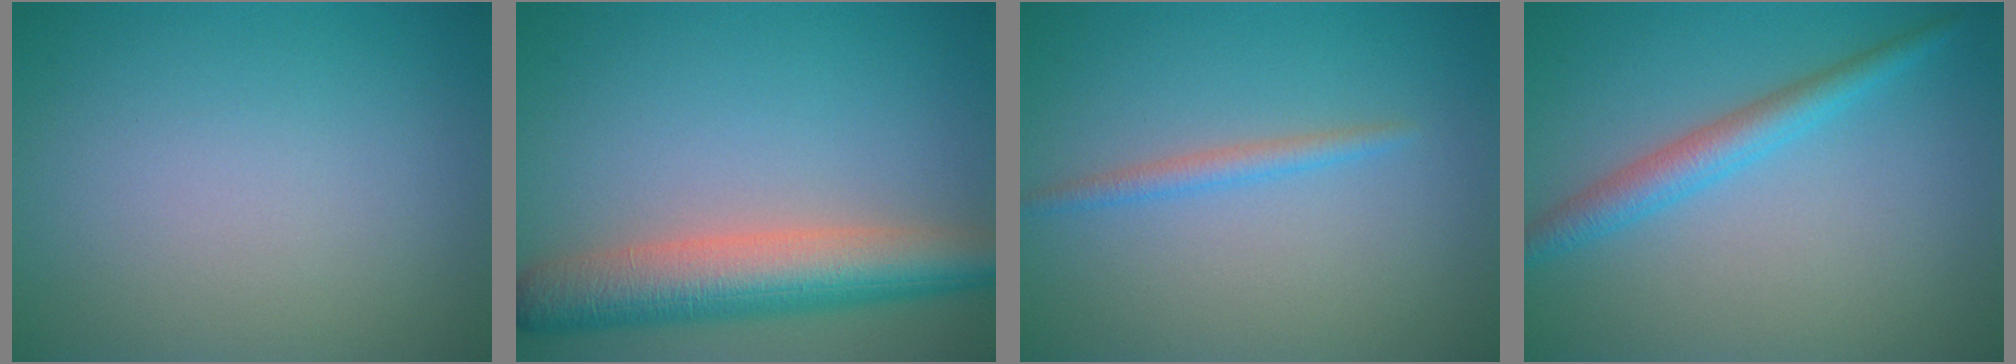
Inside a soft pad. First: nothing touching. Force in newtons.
{"total": 7.5, "press": 7.5, "slide": 0.4}
{"total": 1.5, "press": 1.5, "slide": 0.1}
{"total": 3.0, "press": 3.0, "slide": 0.2}